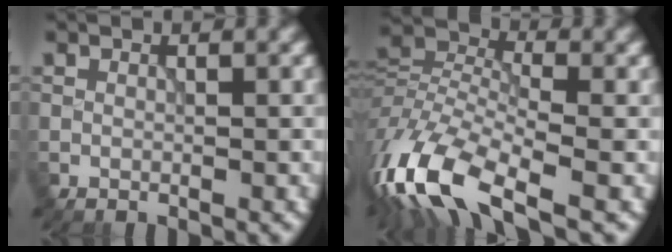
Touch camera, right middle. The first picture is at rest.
{"total": 13.3, "force": [-6.1, 5.8, 10.3], "torque": [-0.226, -0.009, -0.126]}